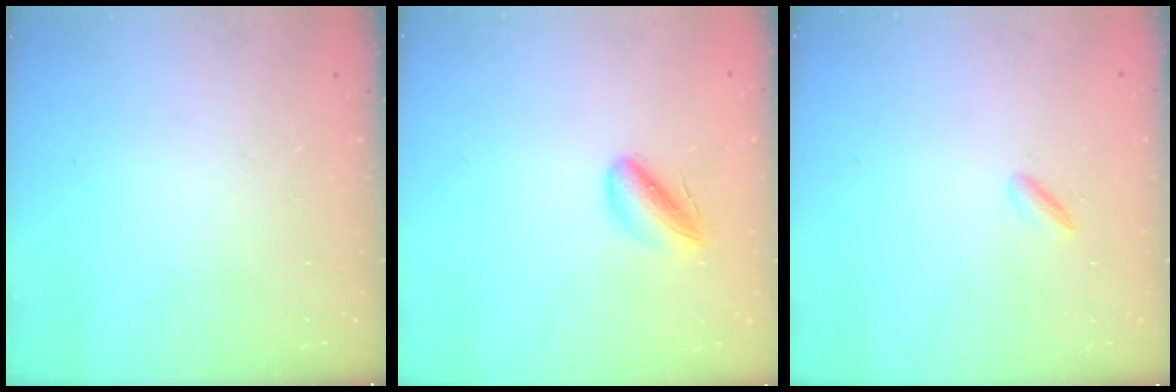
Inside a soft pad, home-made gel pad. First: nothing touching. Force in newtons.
{"total": 6.6, "press": 6.4, "slide": 1.7}
{"total": 1.9, "press": 1.8, "slide": 0.5}